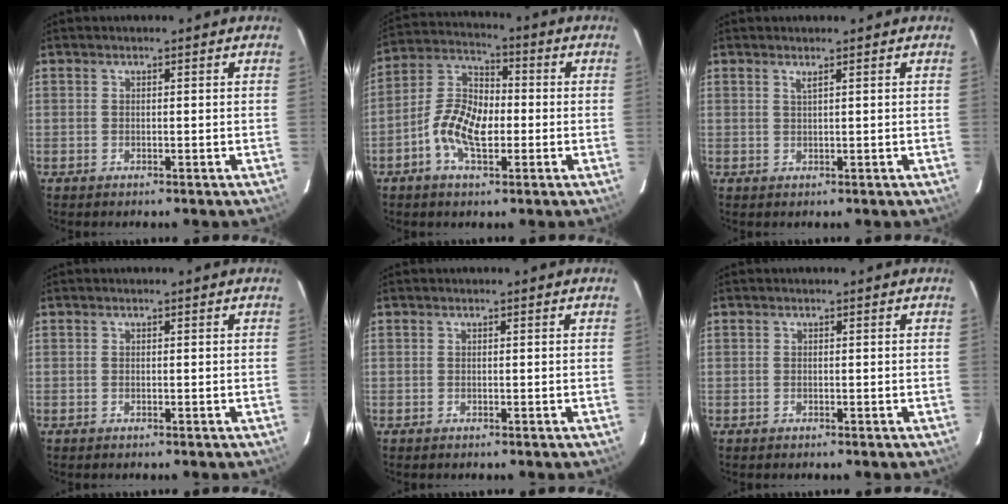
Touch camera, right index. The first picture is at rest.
{"total": 10.4, "force": [-2.9, 5.4, 8.4], "torque": [-0.175, 0.012, -0.060]}
{"total": 0.8, "force": [0.6, -0.3, 0.5], "torque": [-0.008, -0.001, 0.009]}
{"total": 0.0}
{"total": 0.0}
{"total": 0.0}